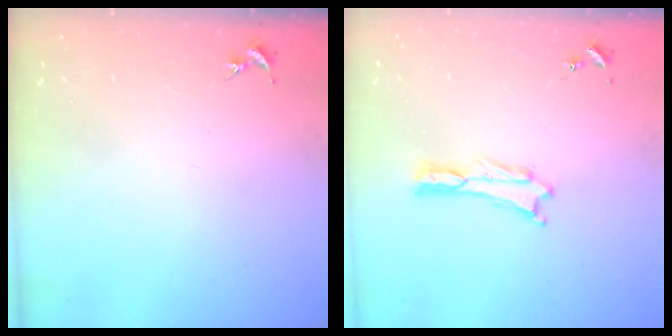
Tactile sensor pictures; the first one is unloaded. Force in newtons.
{"total": 0.0}